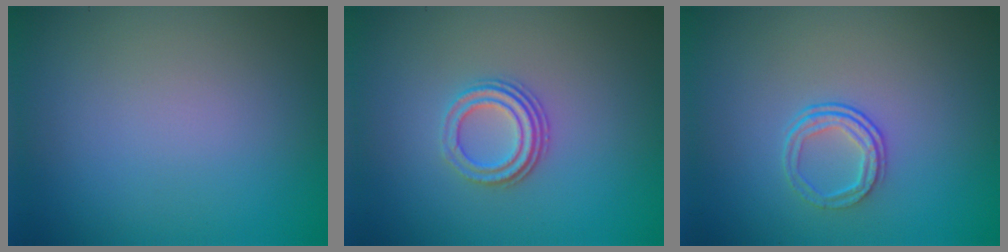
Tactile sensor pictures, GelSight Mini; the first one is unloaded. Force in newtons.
{"total": 3.0, "press": 2.3, "slide": 1.9}
{"total": 2.1, "press": 1.4, "slide": 1.5}